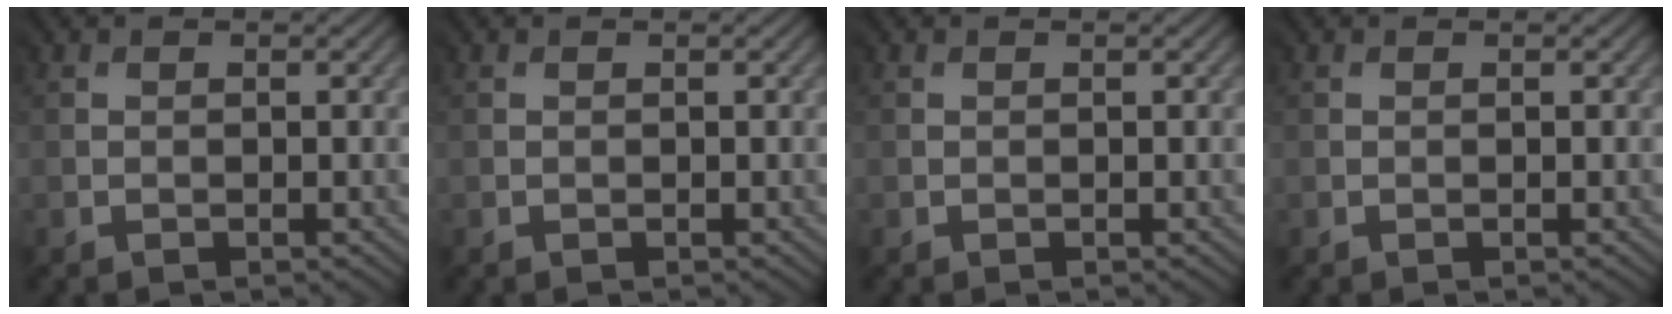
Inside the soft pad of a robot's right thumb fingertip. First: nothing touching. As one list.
[{"total": 0.0}, {"total": 0.0}, {"total": 0.0}]